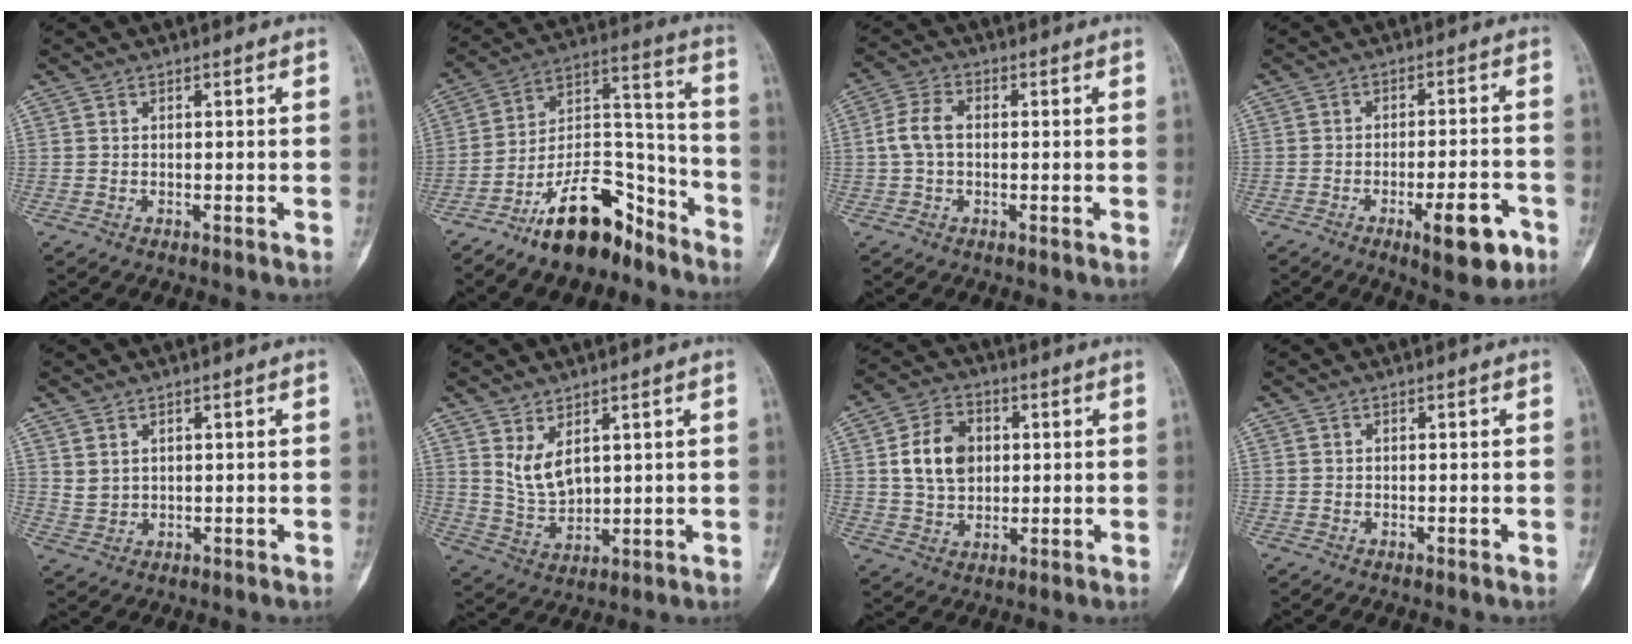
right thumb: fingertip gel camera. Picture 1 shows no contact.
{"total": 16.9, "force": [-11.9, 7.4, 9.4], "torque": [-0.127, 0.114, -0.206]}
{"total": 5.4, "force": [0.0, 3.5, 4.2], "torque": [-0.089, 0.018, -0.006]}
{"total": 9.7, "force": [-4.8, 3.0, 7.9], "torque": [-0.102, 0.022, -0.062]}
{"total": 2.4, "force": [1.3, 1.6, 1.2], "torque": [-0.018, -0.011, 0.034]}
{"total": 6.3, "force": [2.9, 3.2, 4.6], "torque": [-0.078, -0.028, 0.070]}
{"total": 10.0, "force": [1.6, 7.5, 6.5], "torque": [-0.094, 0.001, 0.029]}
{"total": 0.0}